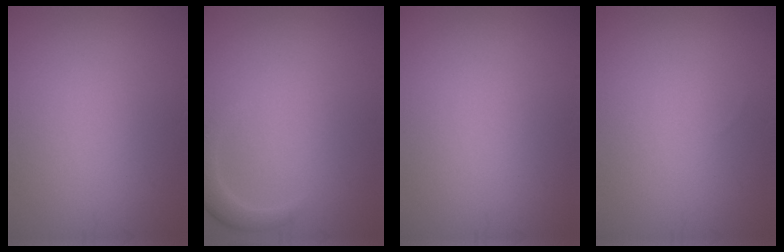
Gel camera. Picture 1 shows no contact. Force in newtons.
{"total": 1.8, "press": 1.8, "slide": 0.3}
{"total": 0.0}
{"total": 0.0}